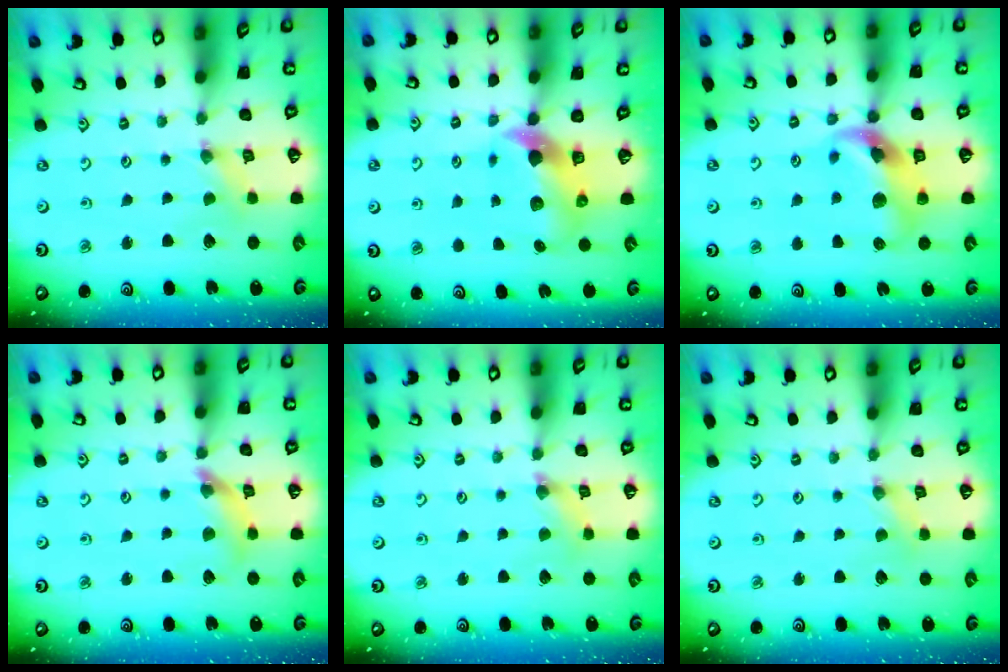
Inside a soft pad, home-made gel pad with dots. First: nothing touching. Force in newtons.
{"total": 8.0, "press": 8.0, "slide": 1.1}
{"total": 11.8, "press": 11.7, "slide": 1.6}
{"total": 9.7, "press": 9.6, "slide": 1.1}
{"total": 2.2, "press": 2.2, "slide": 0.4}
{"total": 0.0}